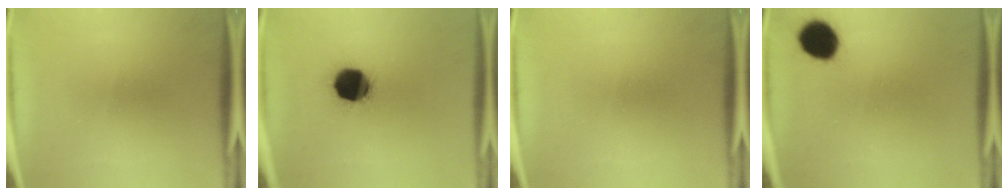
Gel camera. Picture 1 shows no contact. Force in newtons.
{"total": 13.7}
{"total": 0.0}
{"total": 8.8}